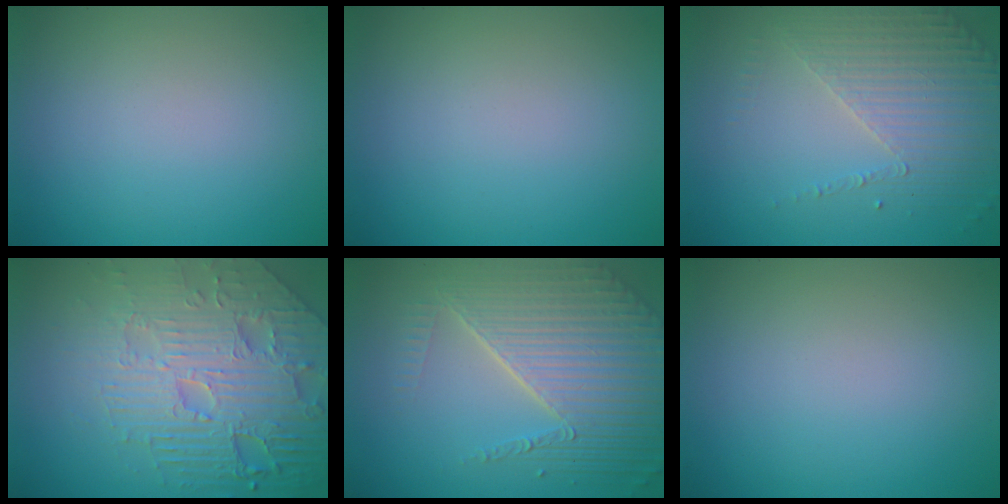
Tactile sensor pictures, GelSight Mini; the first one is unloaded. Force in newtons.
{"total": 0.0}
{"total": 4.2, "press": 3.1, "slide": 2.9}
{"total": 8.4, "press": 6.4, "slide": 5.4}
{"total": 8.5, "press": 5.6, "slide": 6.3}
{"total": 0.0}